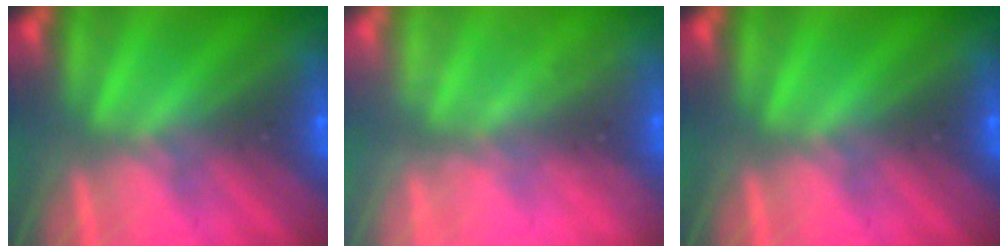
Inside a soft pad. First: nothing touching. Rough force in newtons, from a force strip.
{"total": 2.1}
{"total": 0.0}